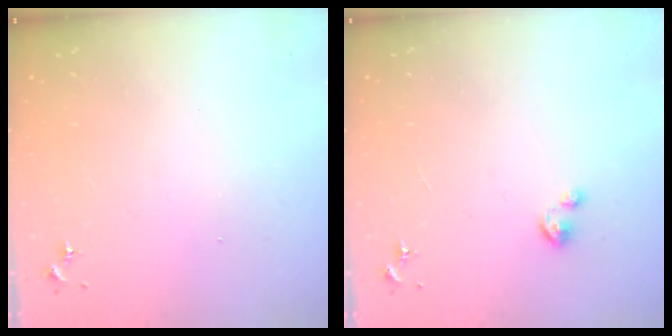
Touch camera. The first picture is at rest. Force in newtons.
{"total": 1.8, "press": 1.8, "slide": 0.2}